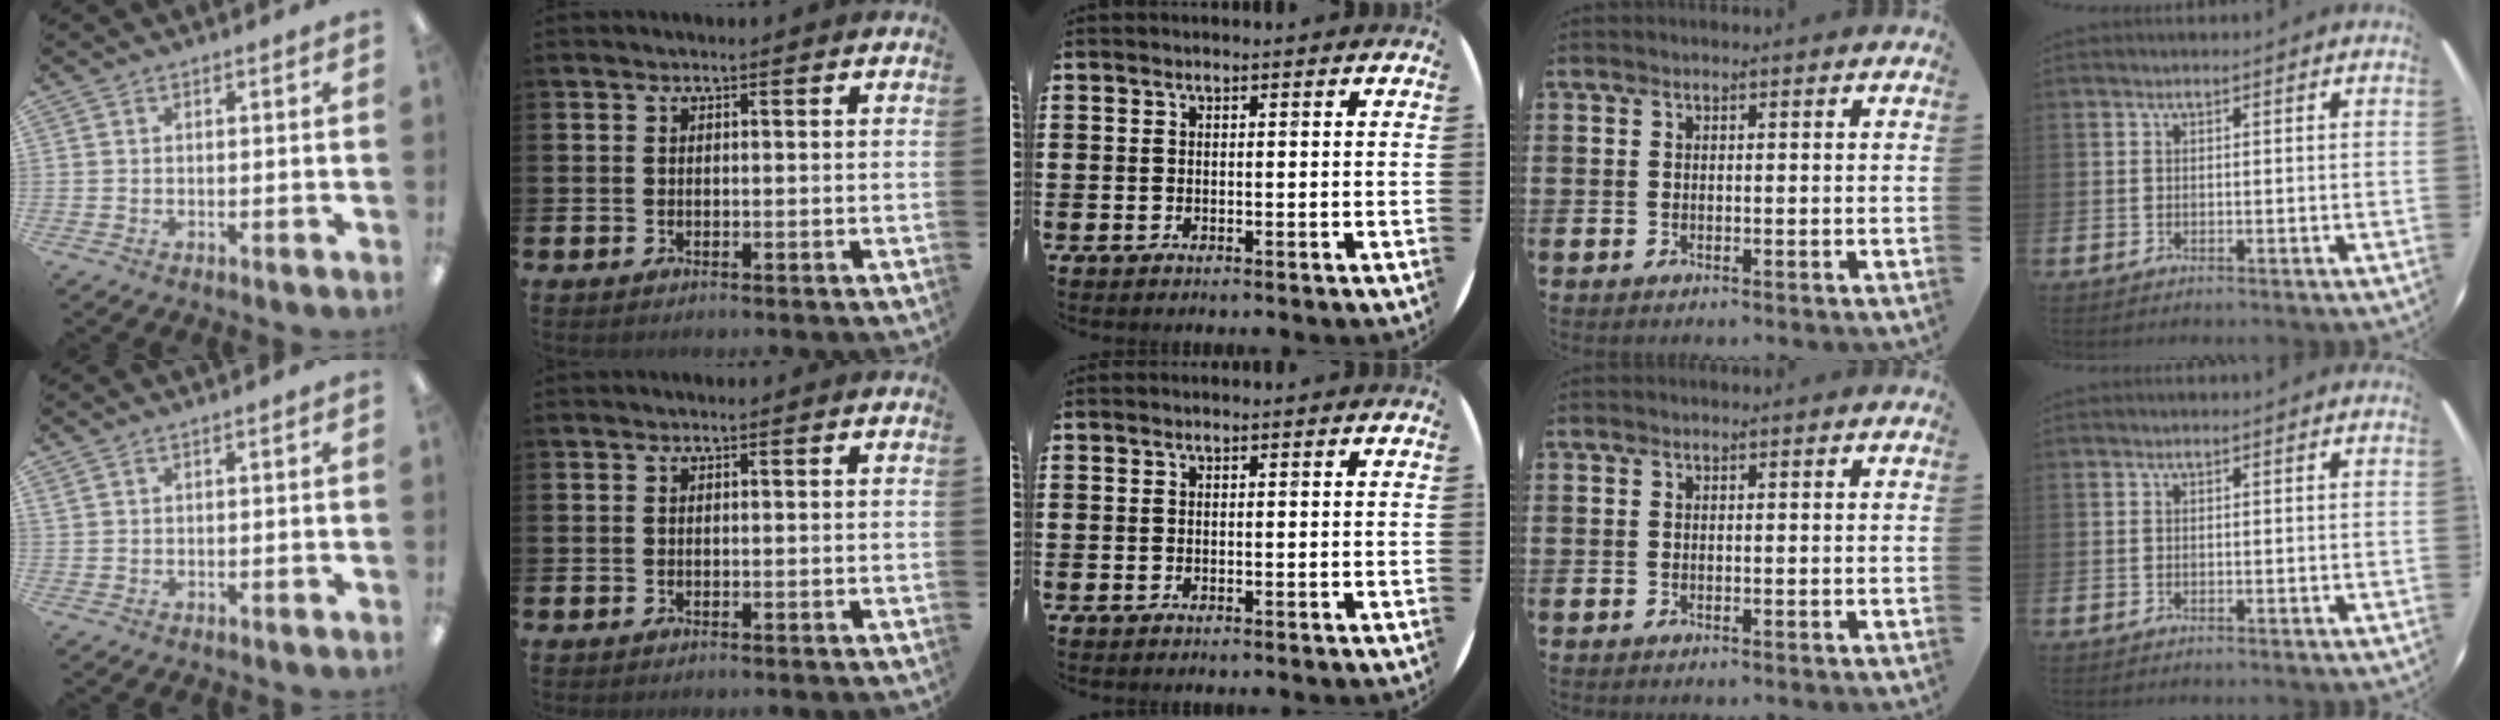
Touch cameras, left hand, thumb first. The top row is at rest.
{"thumb": {"total": 0.8, "force": [0.6, 0.0, 0.5], "torque": [-0.010, -0.001, 0.012]}}